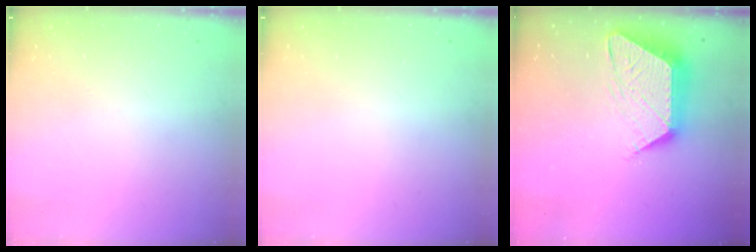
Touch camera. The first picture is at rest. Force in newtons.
{"total": 0.0}
{"total": 14.1, "press": 14.1, "slide": 0.9}